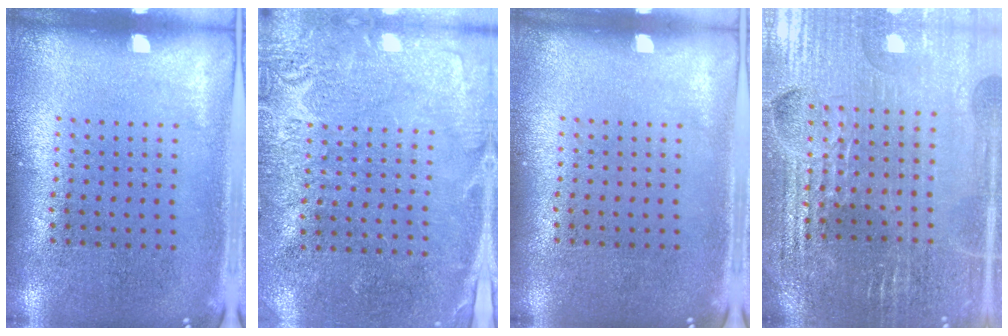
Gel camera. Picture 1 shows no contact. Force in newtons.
{"total": 2.8, "press": 2.7, "slide": 0.5}
{"total": 0.0}
{"total": 3.7, "press": 3.6, "slide": 0.7}